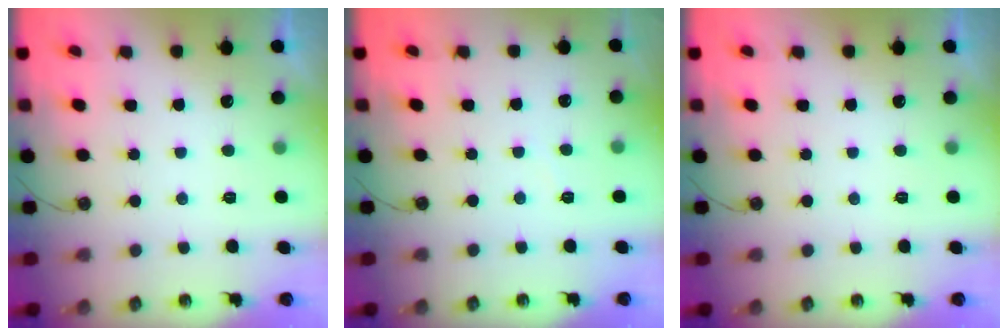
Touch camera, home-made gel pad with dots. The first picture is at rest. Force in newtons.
{"total": 2.8, "press": 2.8, "slide": 0.4}
{"total": 0.0}